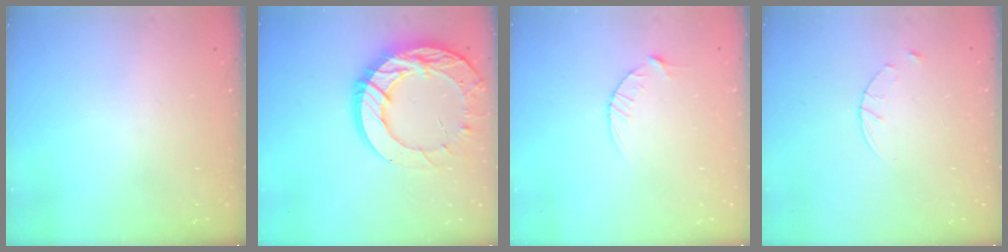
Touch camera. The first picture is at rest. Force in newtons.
{"total": 21.2, "press": 21.1, "slide": 2.1}
{"total": 3.6, "press": 3.5, "slide": 0.5}
{"total": 3.6, "press": 3.5, "slide": 0.4}